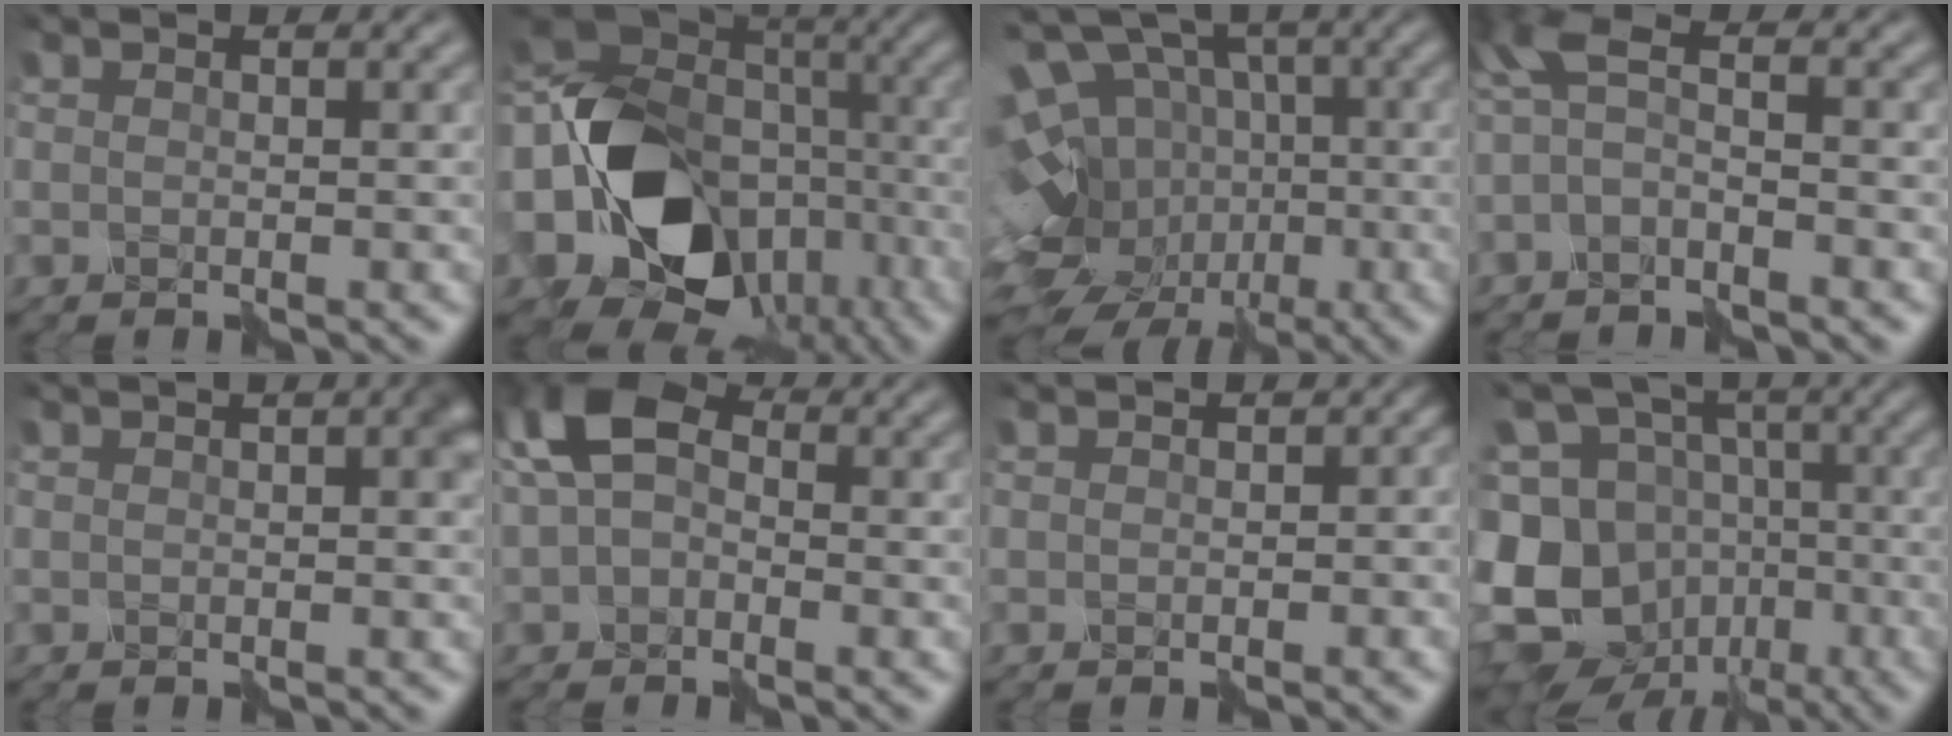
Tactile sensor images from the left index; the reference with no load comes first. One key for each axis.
{"total": 16.7, "fx": -4.2, "fy": 13.5, "fz": 9.0, "tx": -0.179, "ty": -0.038, "tz": -0.058}
{"total": 15.0, "fx": -3.0, "fy": 12.0, "fz": 8.5, "tx": -0.179, "ty": 0.021, "tz": -0.045}
{"total": 2.8, "fx": -1.3, "fy": 0.7, "fz": 2.4, "tx": -0.065, "ty": 0.019, "tz": -0.031}
{"total": 1.2, "fx": -0.1, "fy": 0.0, "fz": 1.2, "tx": -0.019, "ty": 0.011, "tz": 0.002}
{"total": 6.2, "fx": 0.7, "fy": 4.4, "fz": 4.3, "tx": -0.093, "ty": 0.028, "tz": 0.005}
{"total": 1.3, "fx": -0.3, "fy": 1.0, "fz": 0.8, "tx": -0.002, "ty": 0.011, "tz": -0.007}
{"total": 15.0, "fx": -5.0, "fy": 12.8, "fz": 6.0, "tx": -0.163, "ty": 0.007, "tz": -0.077}